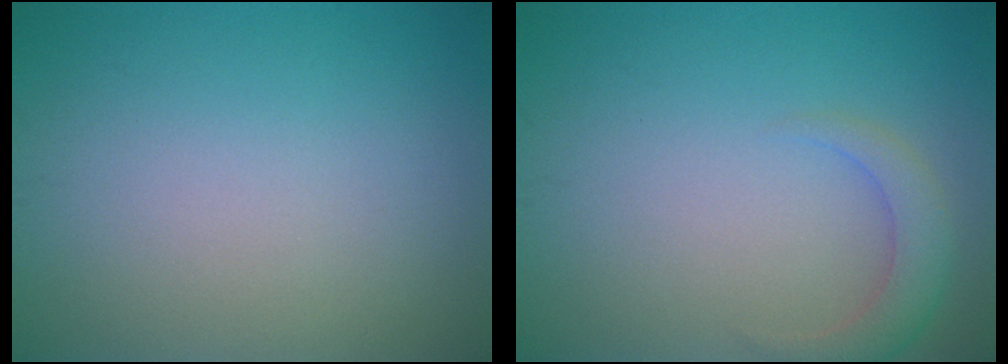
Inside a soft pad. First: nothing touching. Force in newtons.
{"total": 2.4, "press": 2.4, "slide": 0.3}